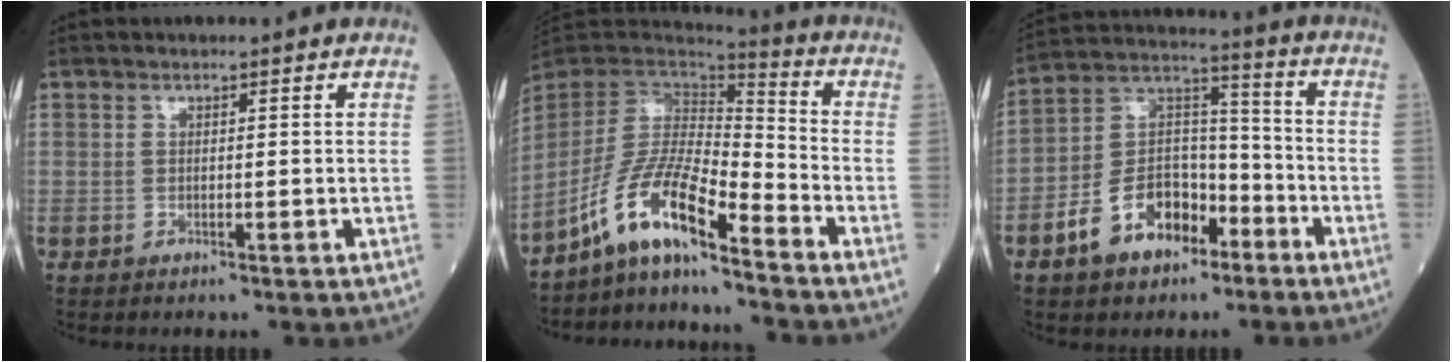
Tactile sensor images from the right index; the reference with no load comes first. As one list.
[{"total": 11.3, "force": [-8.1, 1.7, 7.8], "torque": [-0.162, 0.010, -0.153]}, {"total": 11.9, "force": [-6.4, 7.1, 7.1], "torque": [-0.148, 0.027, -0.111]}]